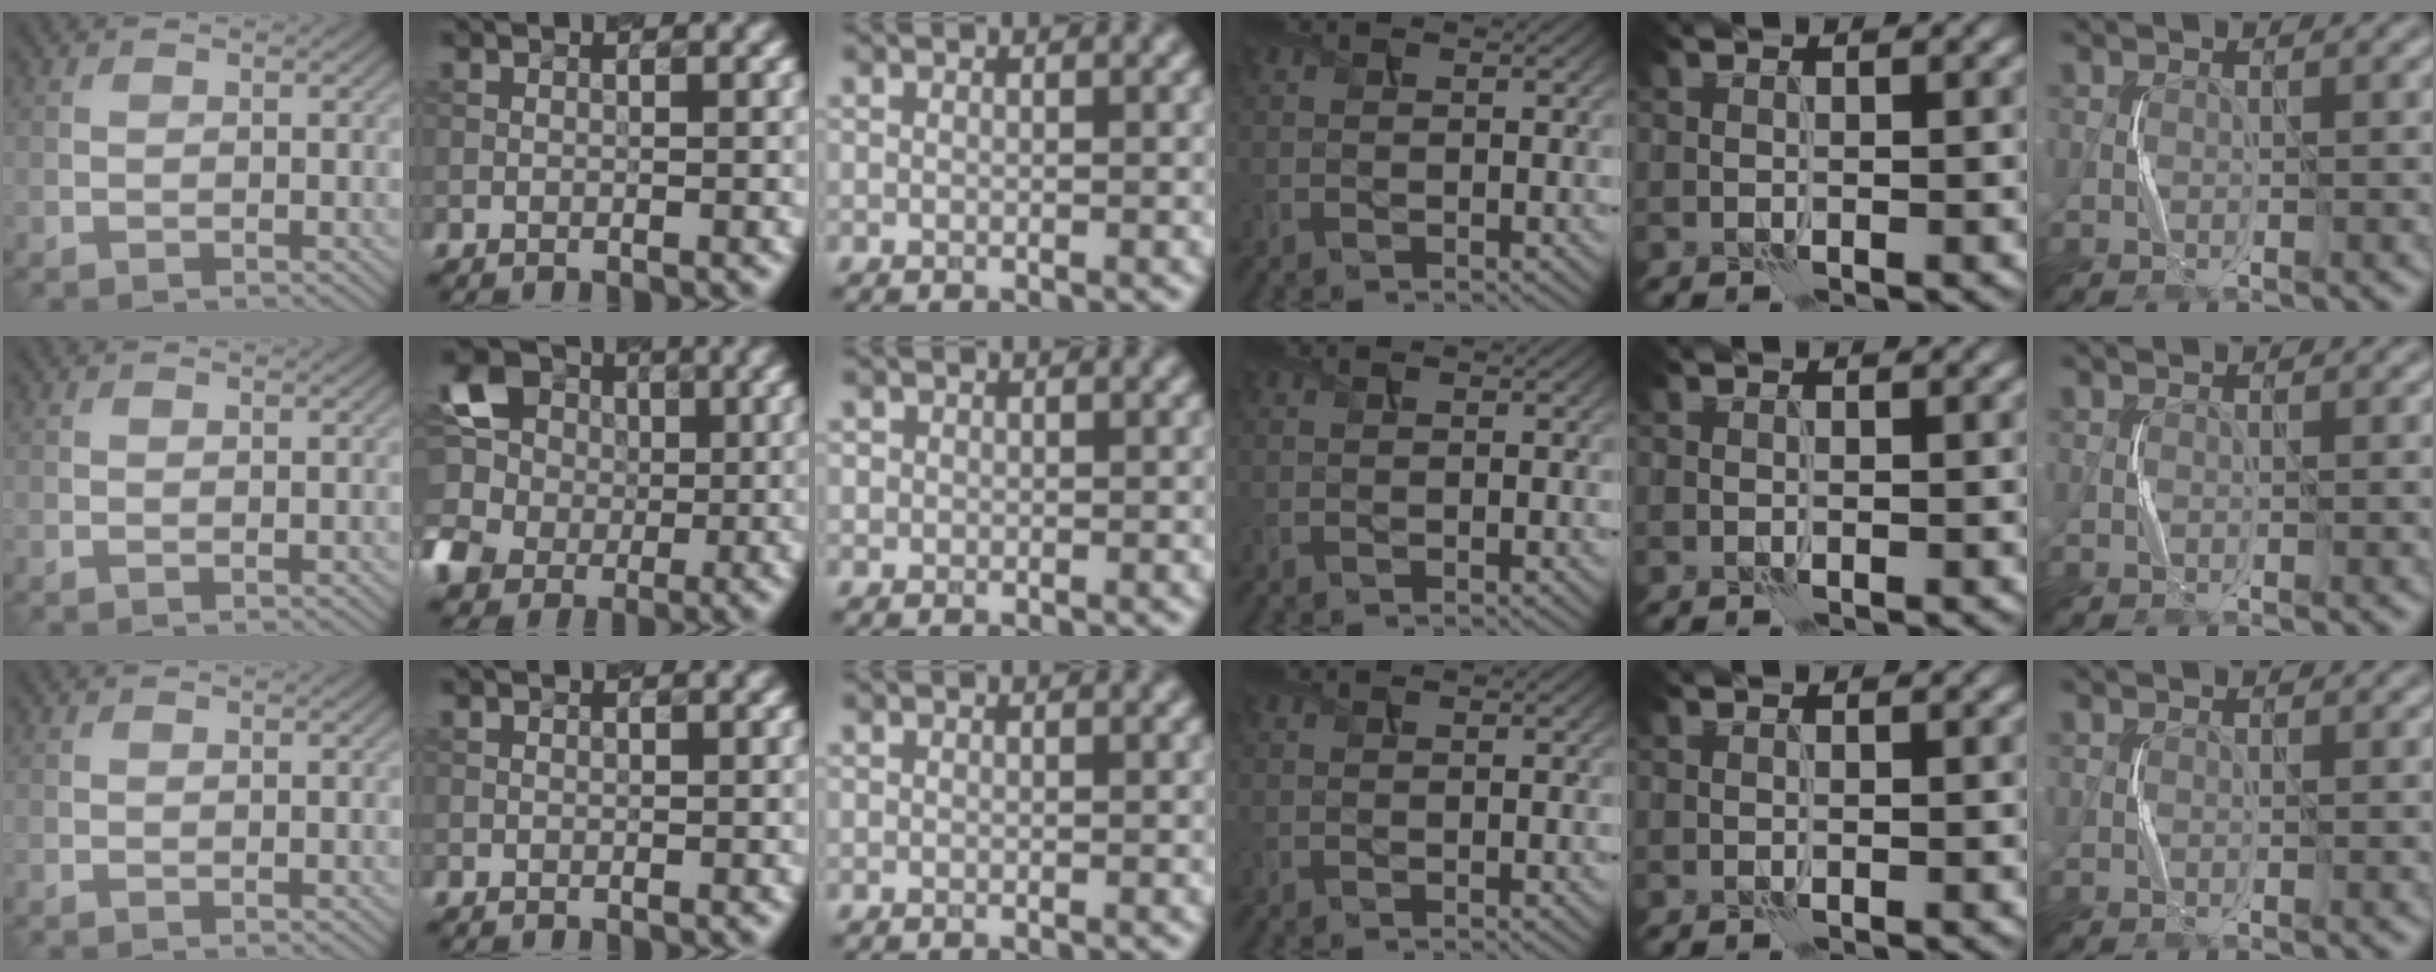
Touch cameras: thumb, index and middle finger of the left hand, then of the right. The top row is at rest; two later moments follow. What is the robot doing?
{"motion": "squeeze", "object": "stress ball aka squeeze ball"}